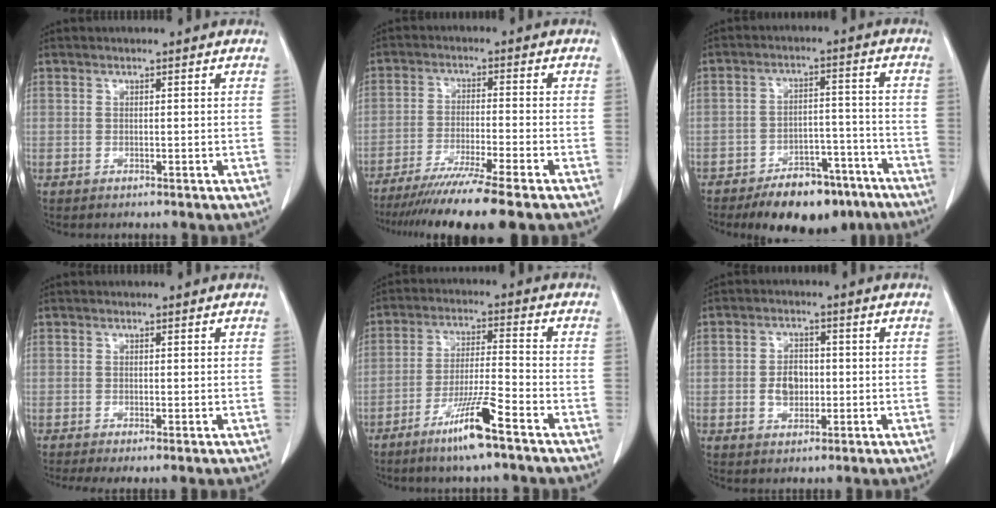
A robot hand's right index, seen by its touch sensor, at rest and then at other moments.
{"total": 12.8, "force": [-10.3, -1.5, 7.4], "torque": [-0.108, -0.040, -0.163]}
{"total": 12.5, "force": [-9.5, 5.5, 6.0], "torque": [-0.070, 0.021, -0.144]}
{"total": 2.0, "force": [-0.8, 0.6, 1.7], "torque": [-0.032, -0.008, -0.015]}
{"total": 9.3, "force": [-5.8, -0.2, 7.2], "torque": [-0.135, -0.017, -0.109]}
{"total": 4.3, "force": [-0.5, 3.0, 3.0], "torque": [-0.055, 0.006, -0.007]}